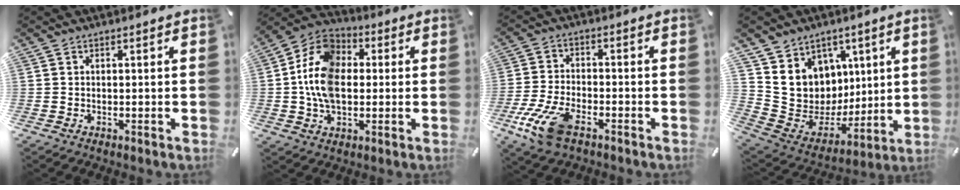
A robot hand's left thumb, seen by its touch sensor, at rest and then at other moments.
{"total": 13.8, "force": [-0.6, 10.1, 9.4], "torque": [-0.220, 0.017, -0.013]}
{"total": 10.7, "force": [-5.9, 5.0, 7.5], "torque": [-0.167, 0.013, -0.109]}
{"total": 11.6, "force": [3.5, 11.0, 1.4], "torque": [-0.025, -0.049, 0.085]}